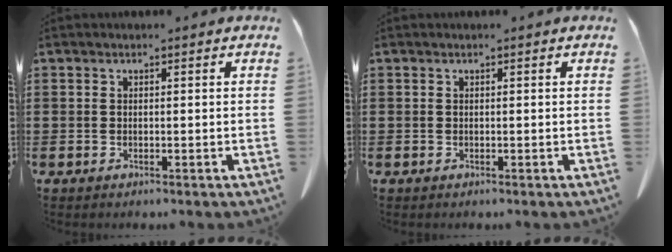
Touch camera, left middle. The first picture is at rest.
{"total": 0.0}